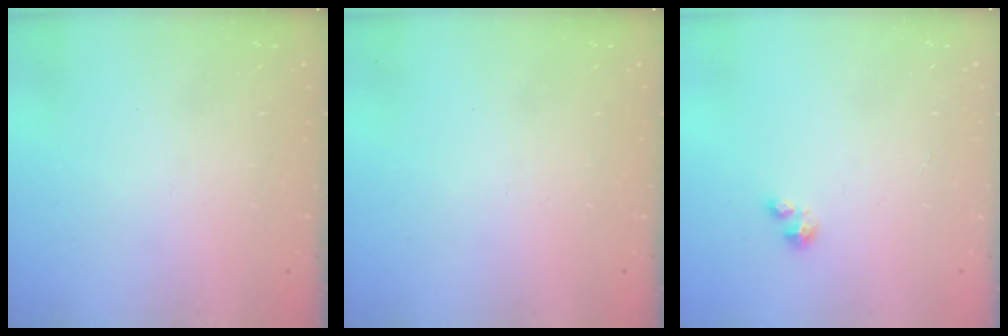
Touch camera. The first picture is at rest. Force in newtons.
{"total": 0.0}
{"total": 0.9, "press": 0.9, "slide": 0.3}